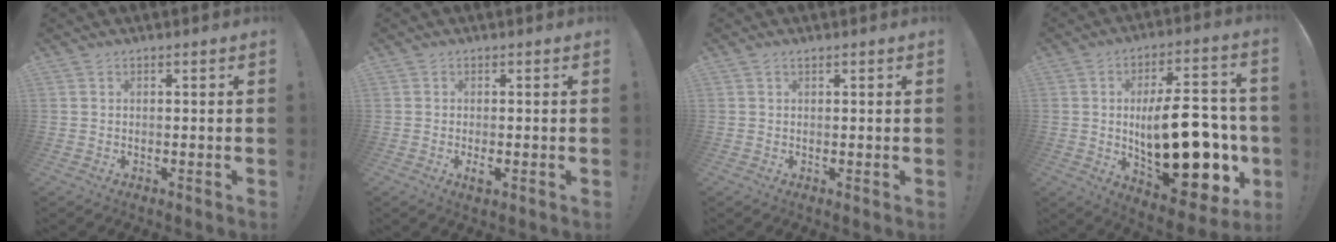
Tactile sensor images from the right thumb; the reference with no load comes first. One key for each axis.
{"total": 1.9, "fx": -0.6, "fy": 0.7, "fz": 1.7, "tx": -0.025, "ty": 0.001, "tz": -0.009}
{"total": 0.9, "fx": 0.6, "fy": 0.1, "fz": 0.6, "tx": -0.013, "ty": 0.001, "tz": 0.011}
{"total": 25.4, "fx": -2.2, "fy": 11.3, "fz": 22.7, "tx": -0.362, "ty": 0.007, "tz": -0.025}